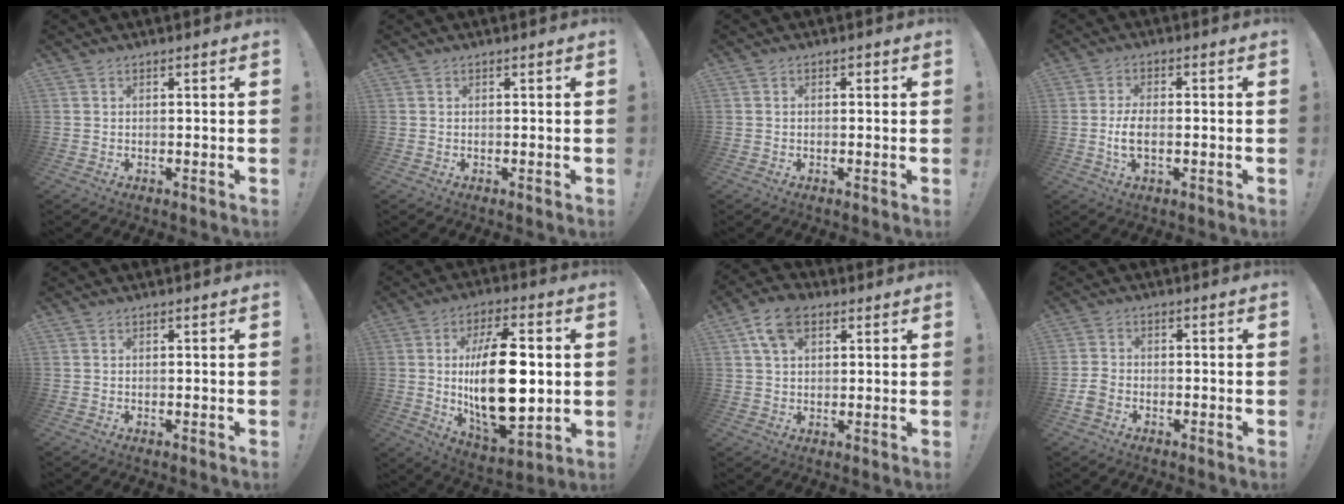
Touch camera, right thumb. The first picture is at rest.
{"total": 0.0}
{"total": 0.8, "force": [-0.3, 0.7, 0.4], "torque": [-0.001, 0.001, -0.007]}
{"total": 5.2, "force": [-1.0, 2.1, 4.7], "torque": [-0.091, -0.006, -0.020]}
{"total": 0.0}
{"total": 23.5, "force": [1.3, 10.7, 20.8], "torque": [-0.382, -0.013, 0.022]}
{"total": 9.0, "force": [4.2, 5.5, 5.8], "torque": [-0.103, 0.005, 0.081]}
{"total": 4.4, "force": [-2.0, 2.9, 2.6], "torque": [-0.043, 0.005, -0.036]}